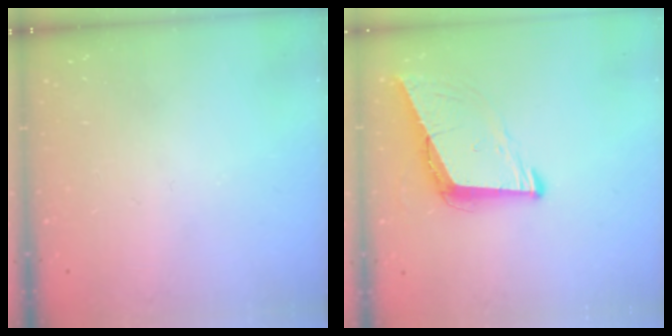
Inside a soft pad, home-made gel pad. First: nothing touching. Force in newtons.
{"total": 8.9, "press": 8.2, "slide": 3.5}